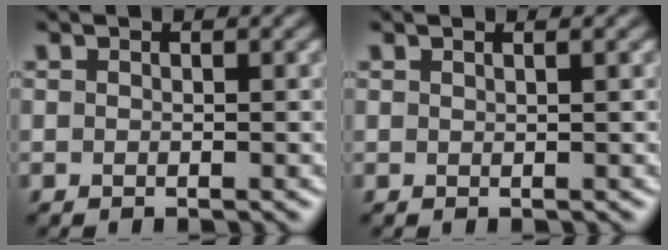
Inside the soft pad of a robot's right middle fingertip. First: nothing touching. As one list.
[{"total": 0.9, "force": [0.5, 0.4, 0.6], "torque": [-0.005, 0.002, -0.001]}]